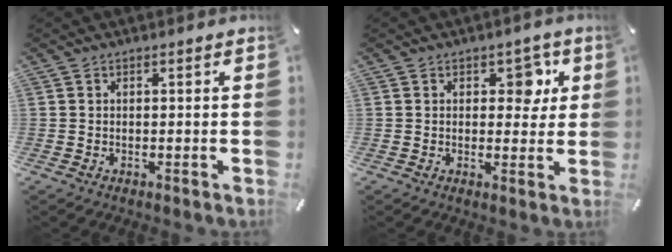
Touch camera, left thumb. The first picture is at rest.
{"total": 6.0, "force": [2.2, 4.1, 3.8], "torque": [-0.028, -0.008, 0.026]}